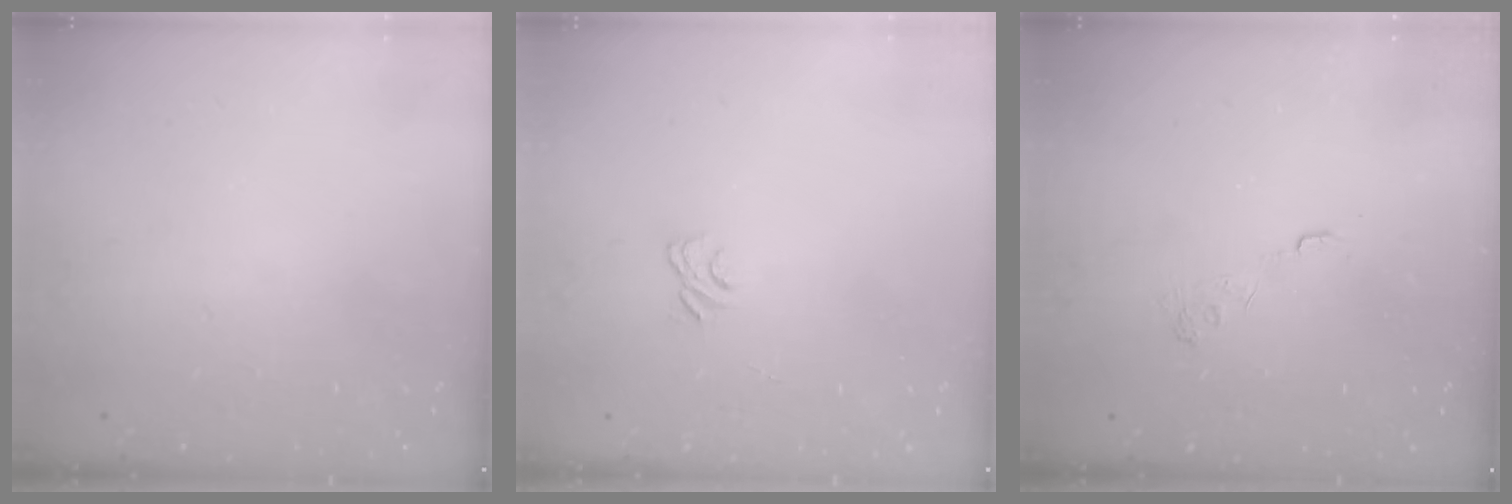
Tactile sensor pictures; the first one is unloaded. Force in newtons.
{"total": 2.9, "press": 2.6, "slide": 1.3}
{"total": 2.8, "press": 2.3, "slide": 1.5}